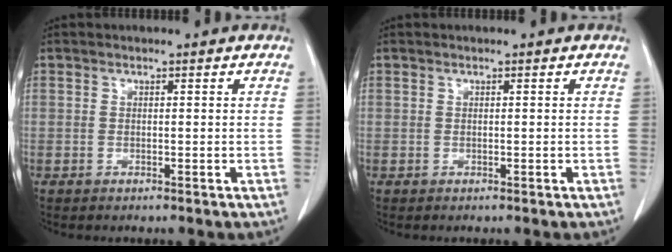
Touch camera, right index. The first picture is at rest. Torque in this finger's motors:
{"motor_torque": [-0.04, 0.03, 0.00, 0.00]}